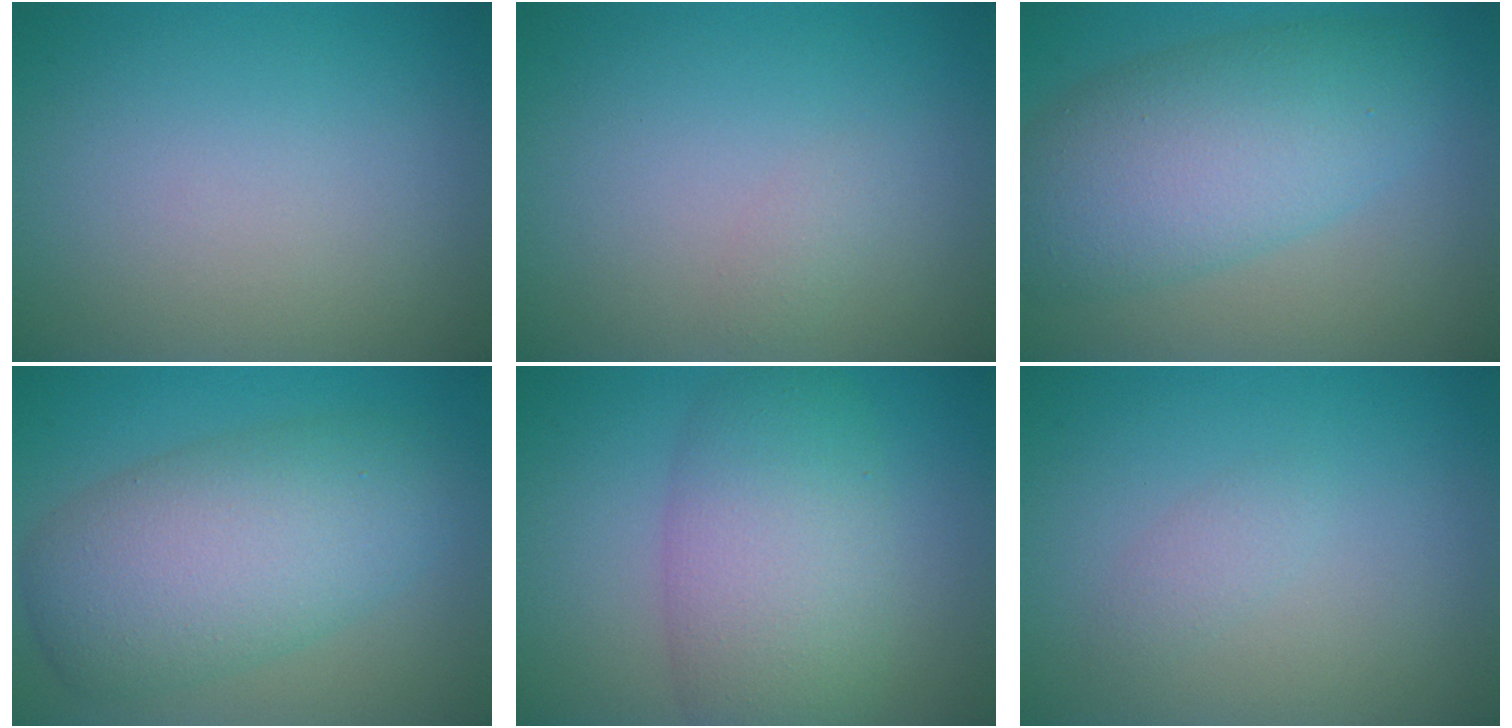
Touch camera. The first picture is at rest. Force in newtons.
{"total": 0.7, "press": 0.7, "slide": 0.0}
{"total": 7.8, "press": 7.8, "slide": 0.3}
{"total": 8.3, "press": 8.3, "slide": 0.3}
{"total": 7.2, "press": 7.2, "slide": 0.1}
{"total": 1.0, "press": 1.0, "slide": 0.1}